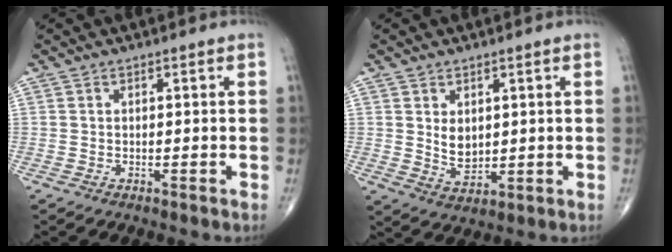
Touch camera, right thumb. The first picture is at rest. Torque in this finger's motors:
{"motor_torque": [1.04, 1.05, 1.06, 0.12, 0.07]}